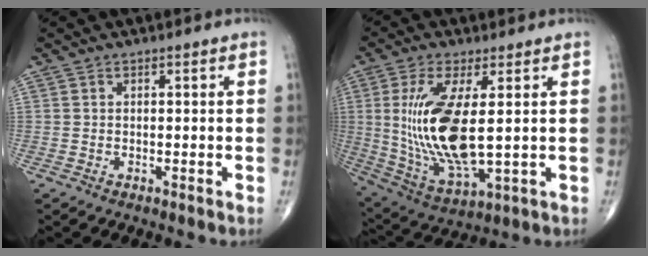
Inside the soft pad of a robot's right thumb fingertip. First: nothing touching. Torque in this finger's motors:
{"motor_torque": [-0.58, 1.56, 1.34, 1.01, 0.68]}